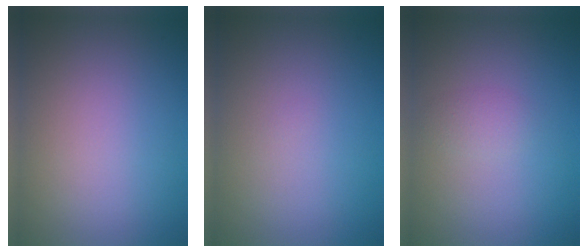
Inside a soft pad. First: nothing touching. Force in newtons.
{"total": 0.0}
{"total": 1.2, "press": 1.2, "slide": 0.0}